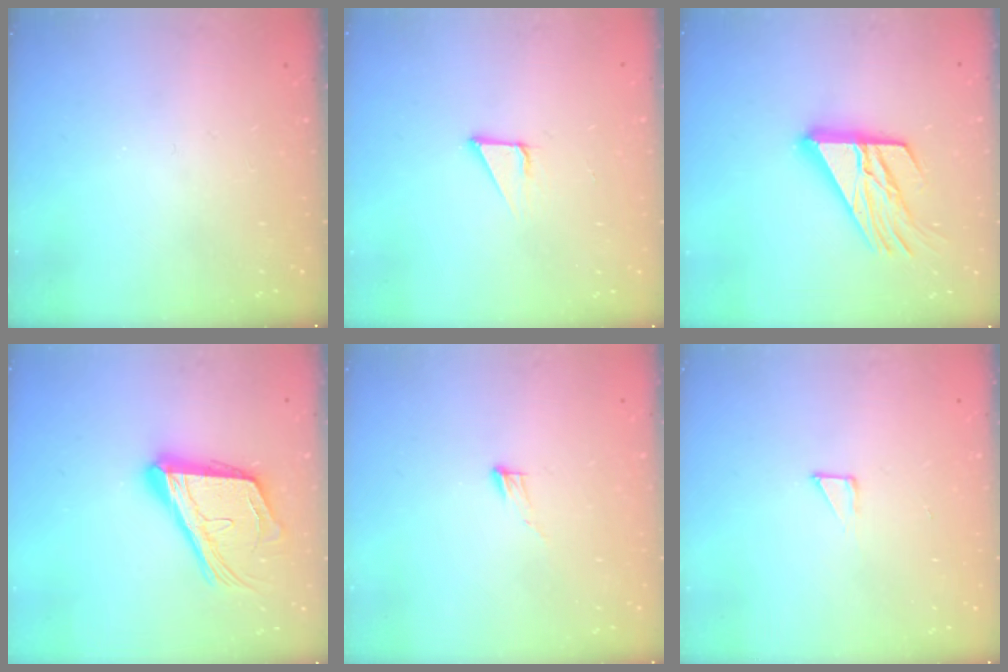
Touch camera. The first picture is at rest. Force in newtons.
{"total": 3.3, "press": 3.3, "slide": 0.1}
{"total": 17.2, "press": 17.1, "slide": 1.8}
{"total": 19.7, "press": 19.6, "slide": 2.3}
{"total": 3.7, "press": 3.7, "slide": 0.3}
{"total": 3.6, "press": 3.6, "slide": 0.4}